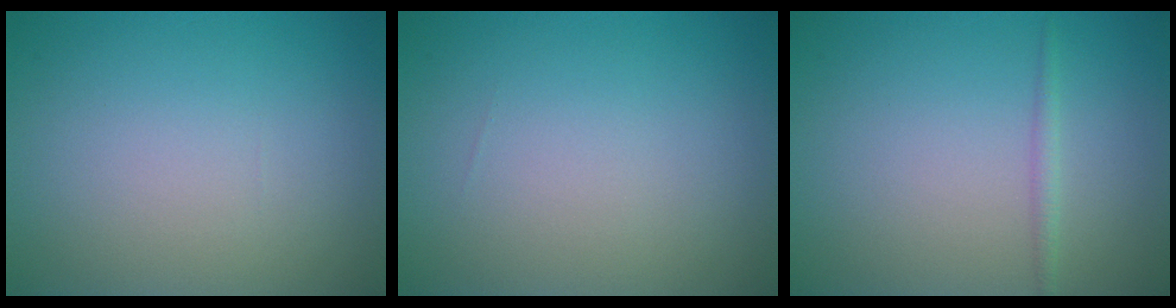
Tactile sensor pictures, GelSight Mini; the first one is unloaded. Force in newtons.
{"total": 0.0}
{"total": 1.0, "press": 1.0, "slide": 0.0}